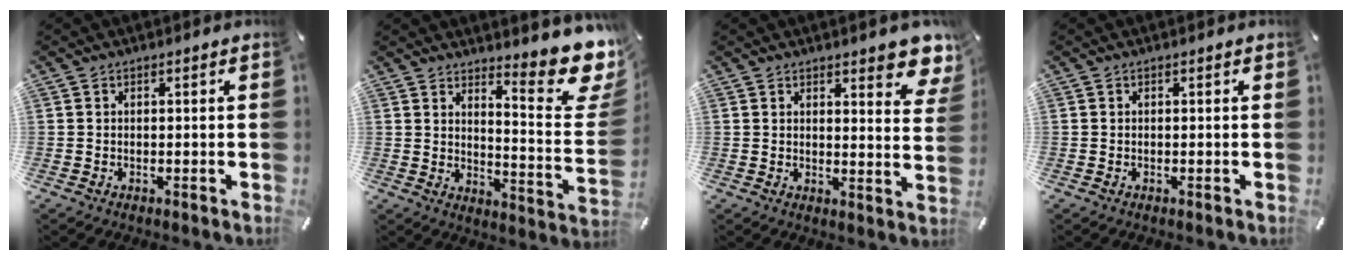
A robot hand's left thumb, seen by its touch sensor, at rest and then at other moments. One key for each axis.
{"total": 14.0, "fx": 10.7, "fy": 3.7, "fz": 8.2, "tx": -0.100, "ty": -0.104, "tz": 0.180}
{"total": 7.5, "fx": 6.0, "fy": 2.5, "fz": 3.8, "tx": -0.034, "ty": -0.048, "tz": 0.101}
{"total": 0.0}